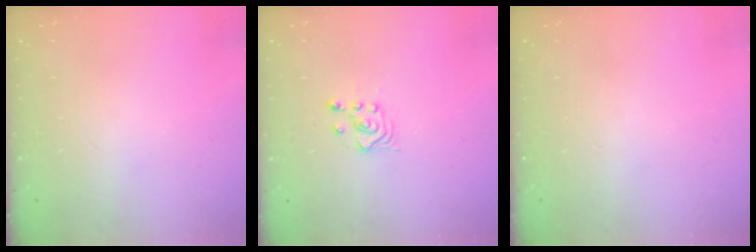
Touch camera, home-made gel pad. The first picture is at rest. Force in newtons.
{"total": 3.4, "press": 3.1, "slide": 1.4}
{"total": 0.0}